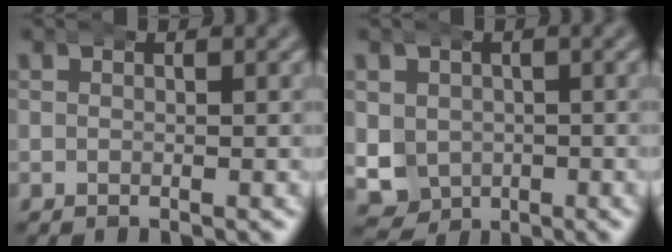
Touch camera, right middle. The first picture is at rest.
{"total": 9.0, "force": [-2.2, 8.2, 3.0], "torque": [-0.072, -0.043, -0.027]}